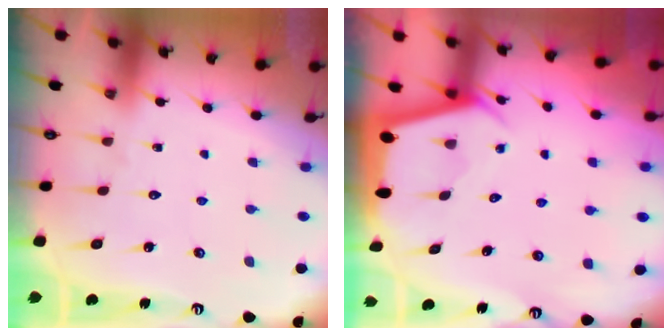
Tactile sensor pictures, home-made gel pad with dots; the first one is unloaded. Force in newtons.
{"total": 3.4, "press": 3.4, "slide": 0.1}